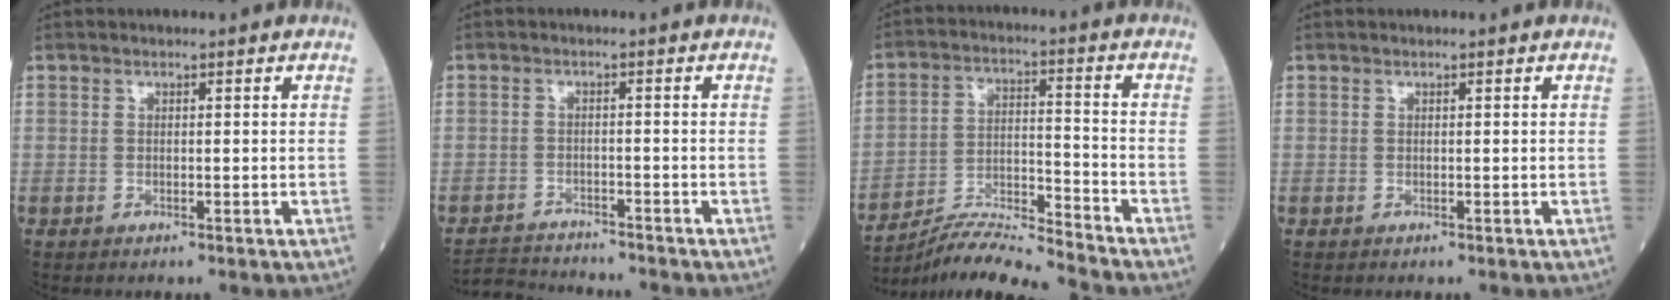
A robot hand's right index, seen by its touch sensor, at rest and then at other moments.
{"total": 5.3, "force": [-5.3, -0.1, -0.1], "torque": [-0.001, -0.010, -0.091]}
{"total": 10.2, "force": [-9.7, -1.8, 2.4], "torque": [-0.046, 0.007, -0.175]}
{"total": 0.0}